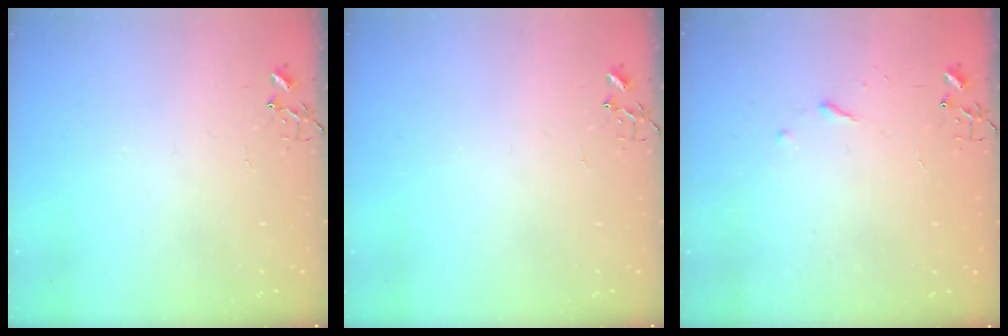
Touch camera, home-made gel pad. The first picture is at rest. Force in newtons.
{"total": 0.0}
{"total": 3.4, "press": 3.3, "slide": 0.6}